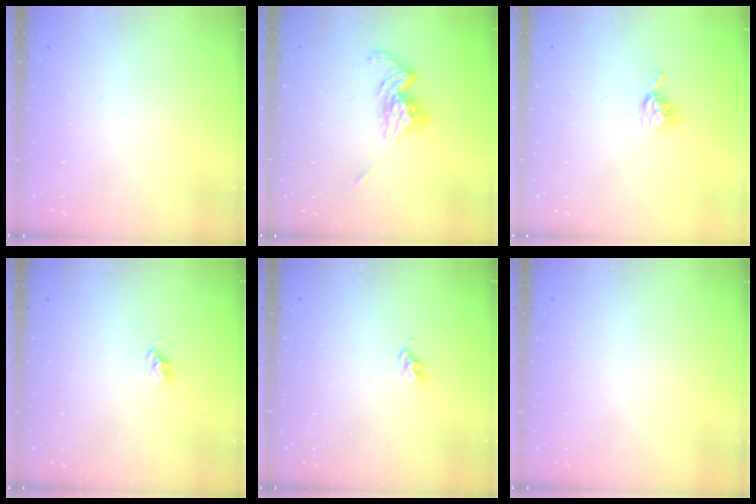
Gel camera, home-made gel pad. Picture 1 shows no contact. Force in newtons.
{"total": 12.0, "press": 12.0, "slide": 1.1}
{"total": 7.7, "press": 7.6, "slide": 0.6}
{"total": 2.7, "press": 2.7, "slide": 0.3}
{"total": 2.7, "press": 2.7, "slide": 0.2}
{"total": 0.0}